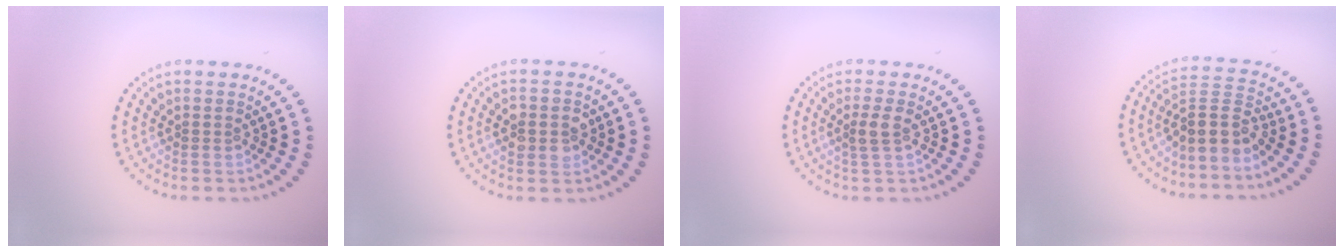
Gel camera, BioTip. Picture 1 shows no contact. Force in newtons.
{"total": 2.7, "press": 2.7, "slide": 0.2}
{"total": 1.7, "press": 1.5, "slide": 0.8}
{"total": 3.7, "press": 3.1, "slide": 2.0}